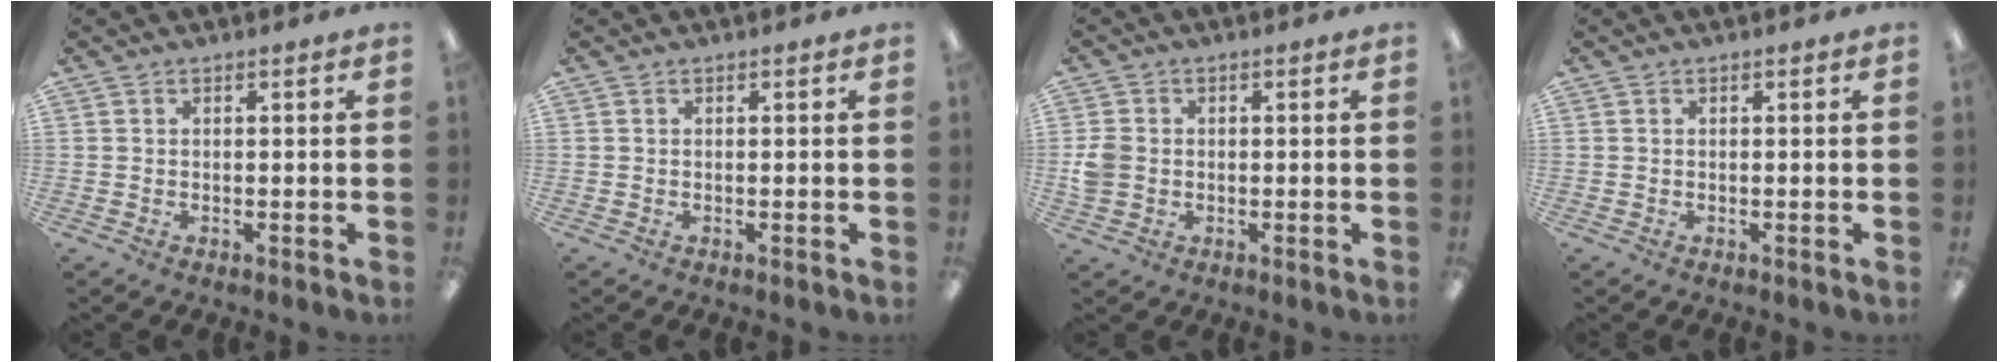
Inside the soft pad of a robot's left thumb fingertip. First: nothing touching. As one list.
[{"total": 0.0}, {"total": 4.7, "force": [-0.3, 4.1, 2.2], "torque": [-0.039, 0.005, -0.005]}, {"total": 0.0}]